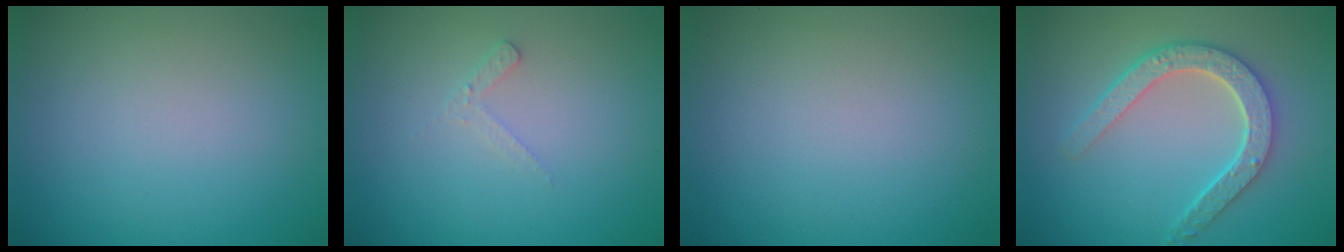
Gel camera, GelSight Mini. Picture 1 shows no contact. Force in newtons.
{"total": 1.2, "press": 1.1, "slide": 0.3}
{"total": 0.0}
{"total": 4.7, "press": 3.8, "slide": 2.8}